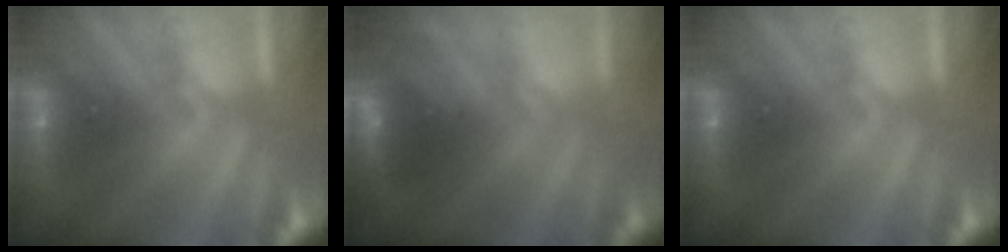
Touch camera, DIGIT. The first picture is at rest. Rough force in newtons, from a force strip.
{"total": 2.3}
{"total": 0.0}